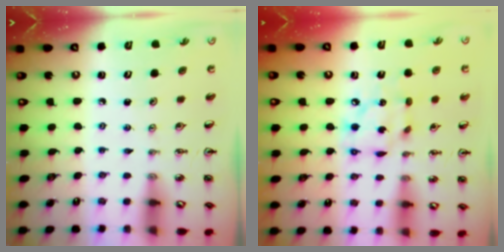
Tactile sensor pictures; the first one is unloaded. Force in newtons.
{"total": 10.1, "press": 10.1, "slide": 0.8}